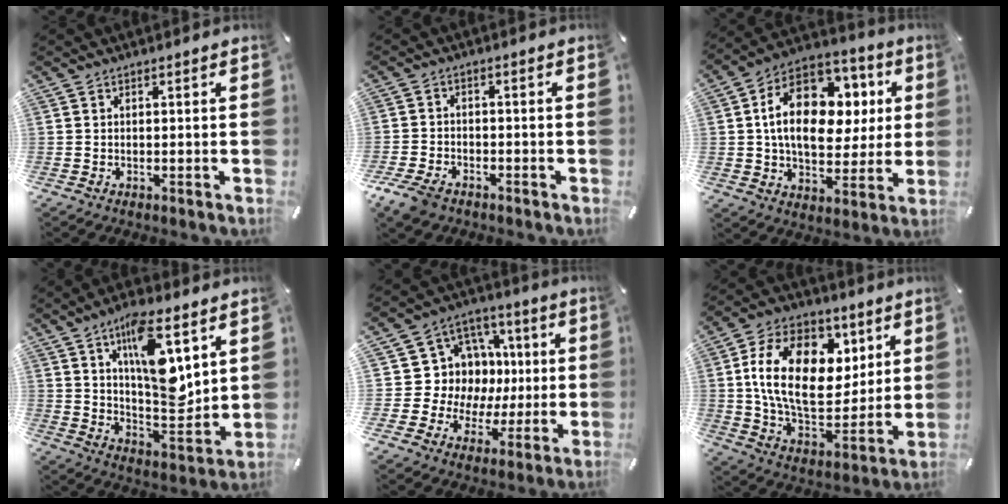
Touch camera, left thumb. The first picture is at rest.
{"total": 5.1, "force": [-3.6, 2.9, 2.2], "torque": [-0.058, 0.013, -0.072]}
{"total": 19.0, "force": [4.1, 13.2, 13.0], "torque": [-0.215, -0.007, 0.076]}
{"total": 16.5, "force": [7.9, 6.6, 12.9], "torque": [-0.197, -0.039, 0.129]}
{"total": 12.5, "force": [-0.4, 12.3, 2.1], "torque": [-0.021, -0.016, 0.014]}
{"total": 21.2, "force": [6.0, 14.1, 14.7], "torque": [-0.258, -0.008, 0.105]}